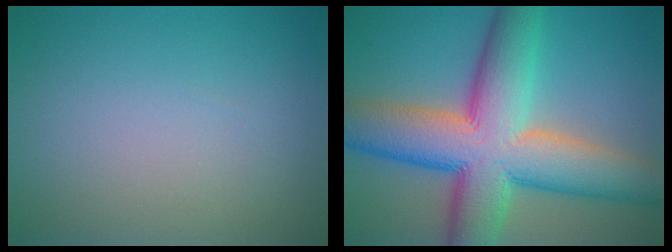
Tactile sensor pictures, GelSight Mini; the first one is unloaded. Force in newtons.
{"total": 13.3, "press": 13.3, "slide": 0.3}